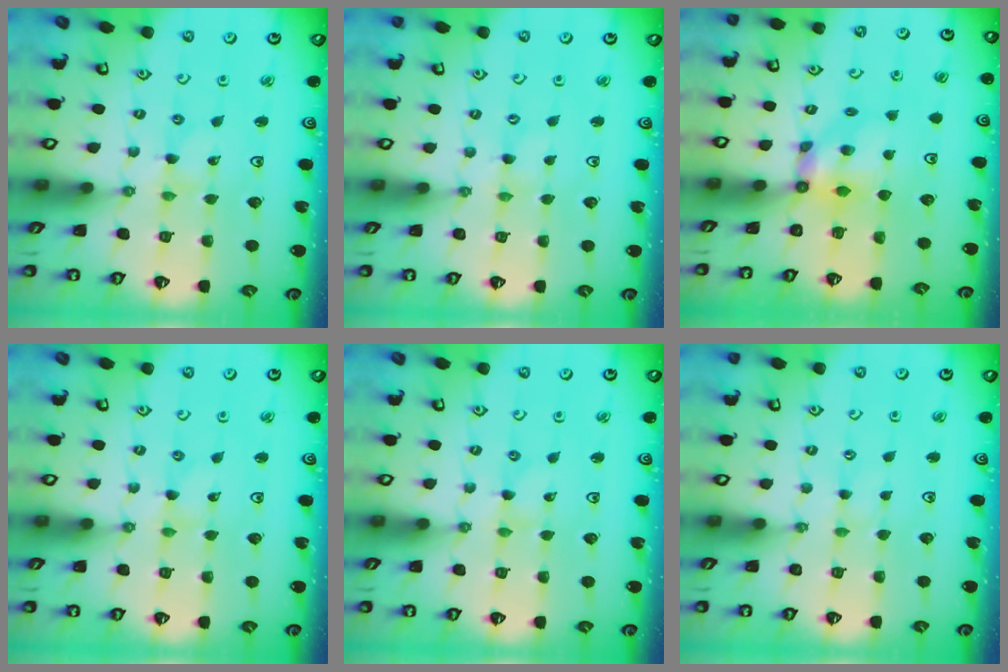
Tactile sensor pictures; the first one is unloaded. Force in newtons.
{"total": 0.0}
{"total": 5.5, "press": 5.5, "slide": 0.2}
{"total": 0.0}
{"total": 0.0}
{"total": 0.7, "press": 0.6, "slide": 0.1}